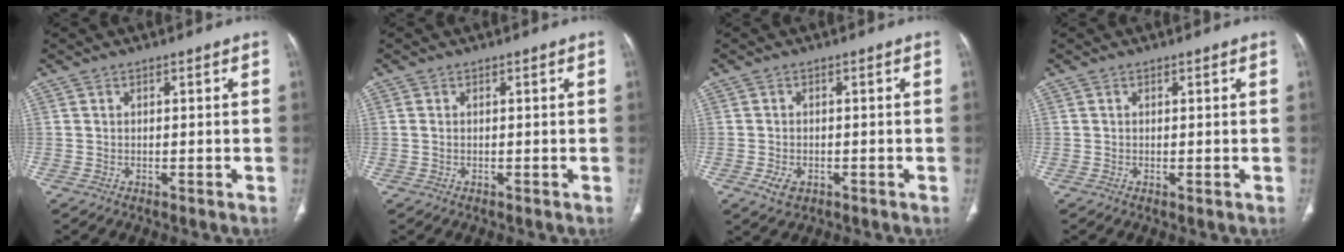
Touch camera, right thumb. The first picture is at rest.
{"total": 0.6, "force": [0.0, 0.3, 0.5], "torque": [-0.016, 0.000, 0.000]}
{"total": 3.1, "force": [-1.3, 2.1, 1.9], "torque": [-0.034, -0.001, -0.017]}
{"total": 0.0}